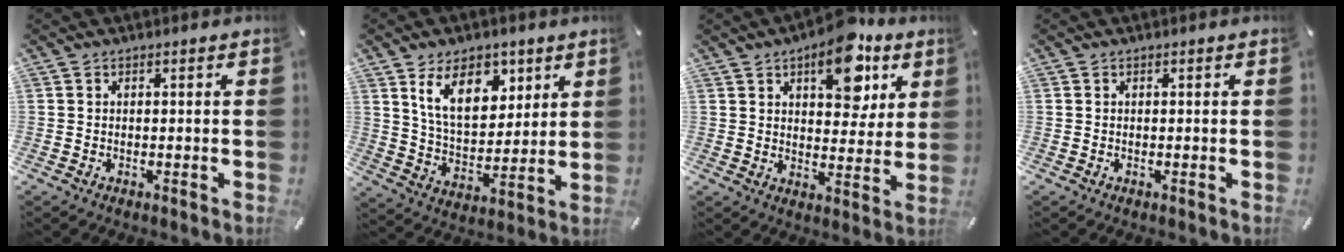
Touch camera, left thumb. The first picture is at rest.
{"total": 13.2, "force": [7.3, 8.1, 7.5], "torque": [-0.127, -0.021, 0.132]}
{"total": 14.2, "force": [7.5, 7.4, 9.5], "torque": [-0.112, -0.032, 0.122]}
{"total": 0.0}